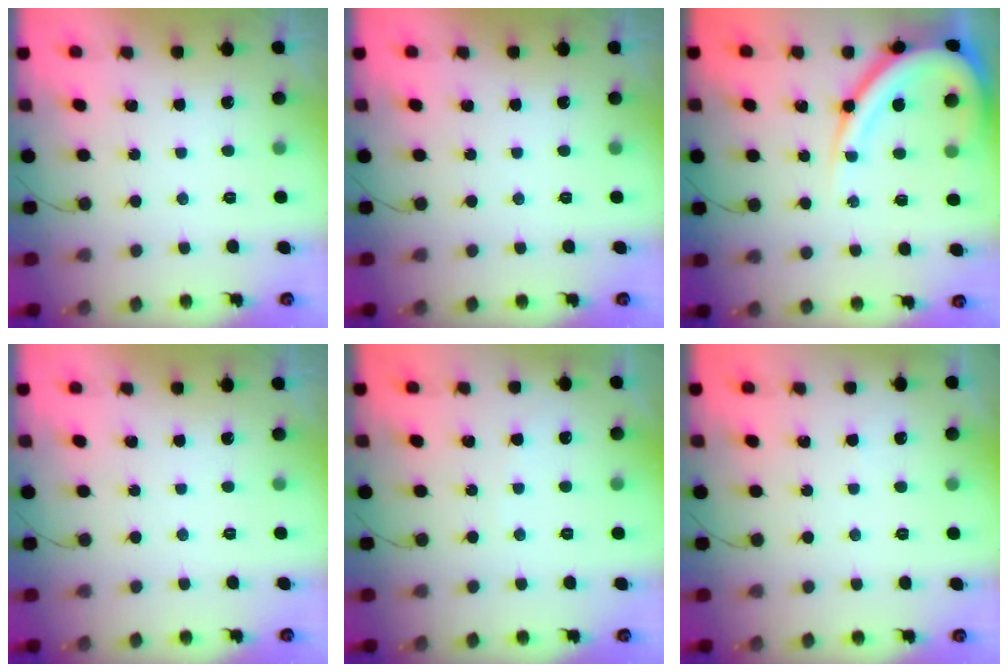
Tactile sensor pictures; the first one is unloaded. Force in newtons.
{"total": 0.0}
{"total": 15.5, "press": 15.3, "slide": 1.8}
{"total": 0.0}
{"total": 2.7, "press": 2.7, "slide": 0.3}
{"total": 1.1, "press": 1.1, "slide": 0.2}